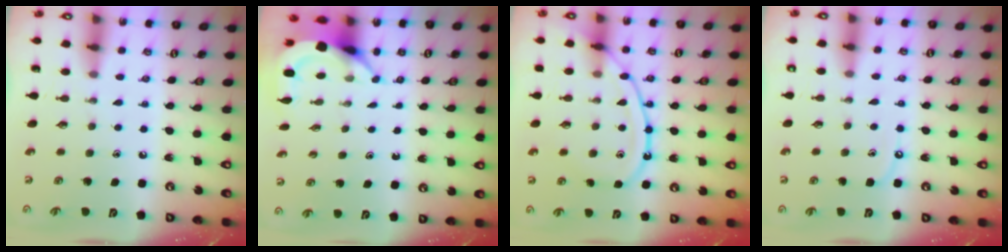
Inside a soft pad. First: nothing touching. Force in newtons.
{"total": 4.0, "press": 4.0, "slide": 0.2}
{"total": 12.6, "press": 12.5, "slide": 1.4}
{"total": 4.5, "press": 4.5, "slide": 0.6}